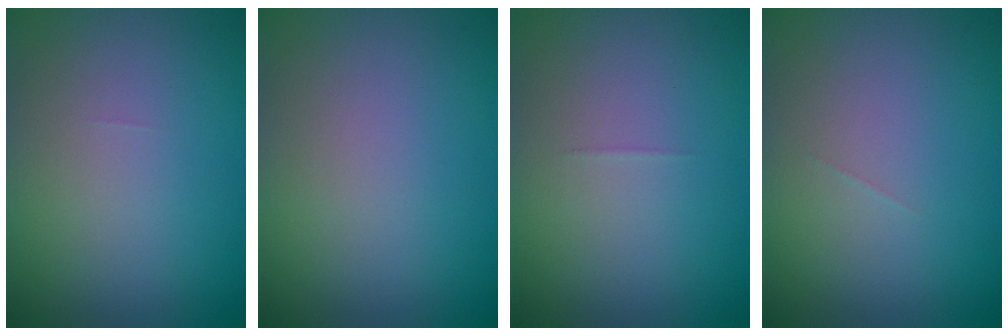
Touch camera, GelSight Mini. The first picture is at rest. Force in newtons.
{"total": 0.0}
{"total": 0.0}
{"total": 0.0}